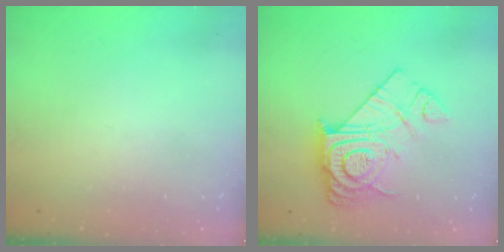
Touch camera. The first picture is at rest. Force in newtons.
{"total": 17.2, "press": 17.1, "slide": 1.3}